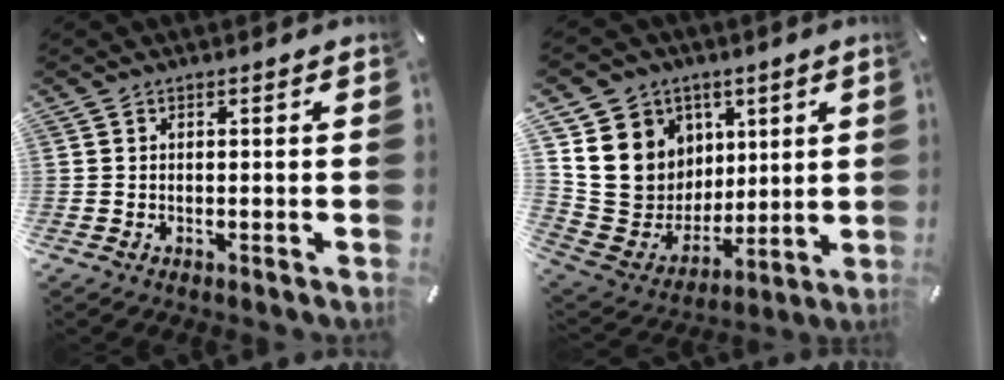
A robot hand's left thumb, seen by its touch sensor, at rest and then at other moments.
{"total": 14.8, "force": [4.3, 13.8, 3.3], "torque": [-0.051, -0.039, 0.104]}